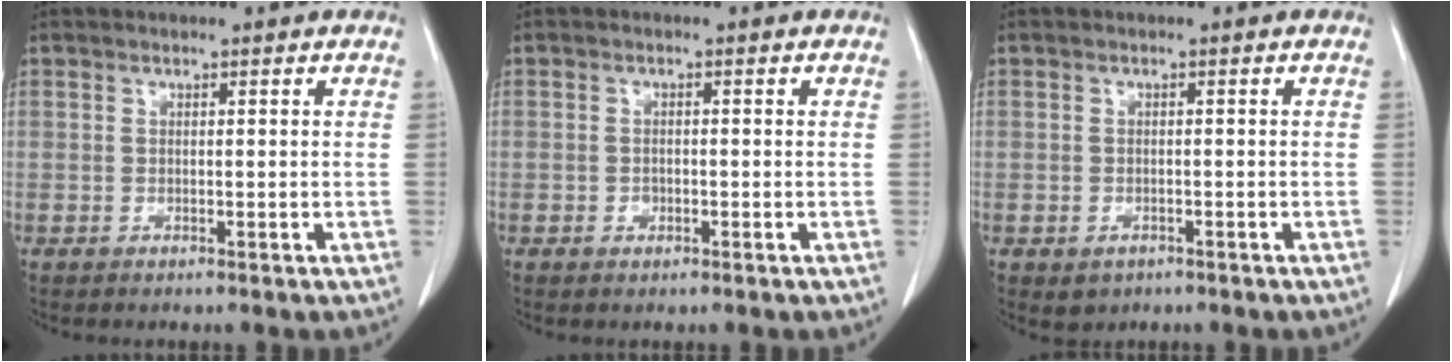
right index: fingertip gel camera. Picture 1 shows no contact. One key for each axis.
{"total": 1.2, "fx": -0.4, "fy": 0.9, "fz": 0.6, "tx": -0.009, "ty": 0.003, "tz": -0.003}
{"total": 1.8, "fx": -0.8, "fy": 1.5, "fz": 0.7, "tx": -0.010, "ty": 0.002, "tz": 0.003}